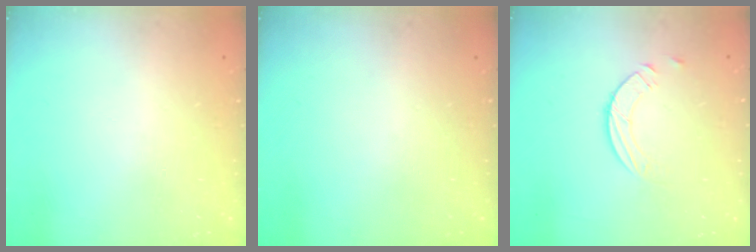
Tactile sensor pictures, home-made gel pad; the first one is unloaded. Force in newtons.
{"total": 0.0}
{"total": 3.8, "press": 3.7, "slide": 0.4}